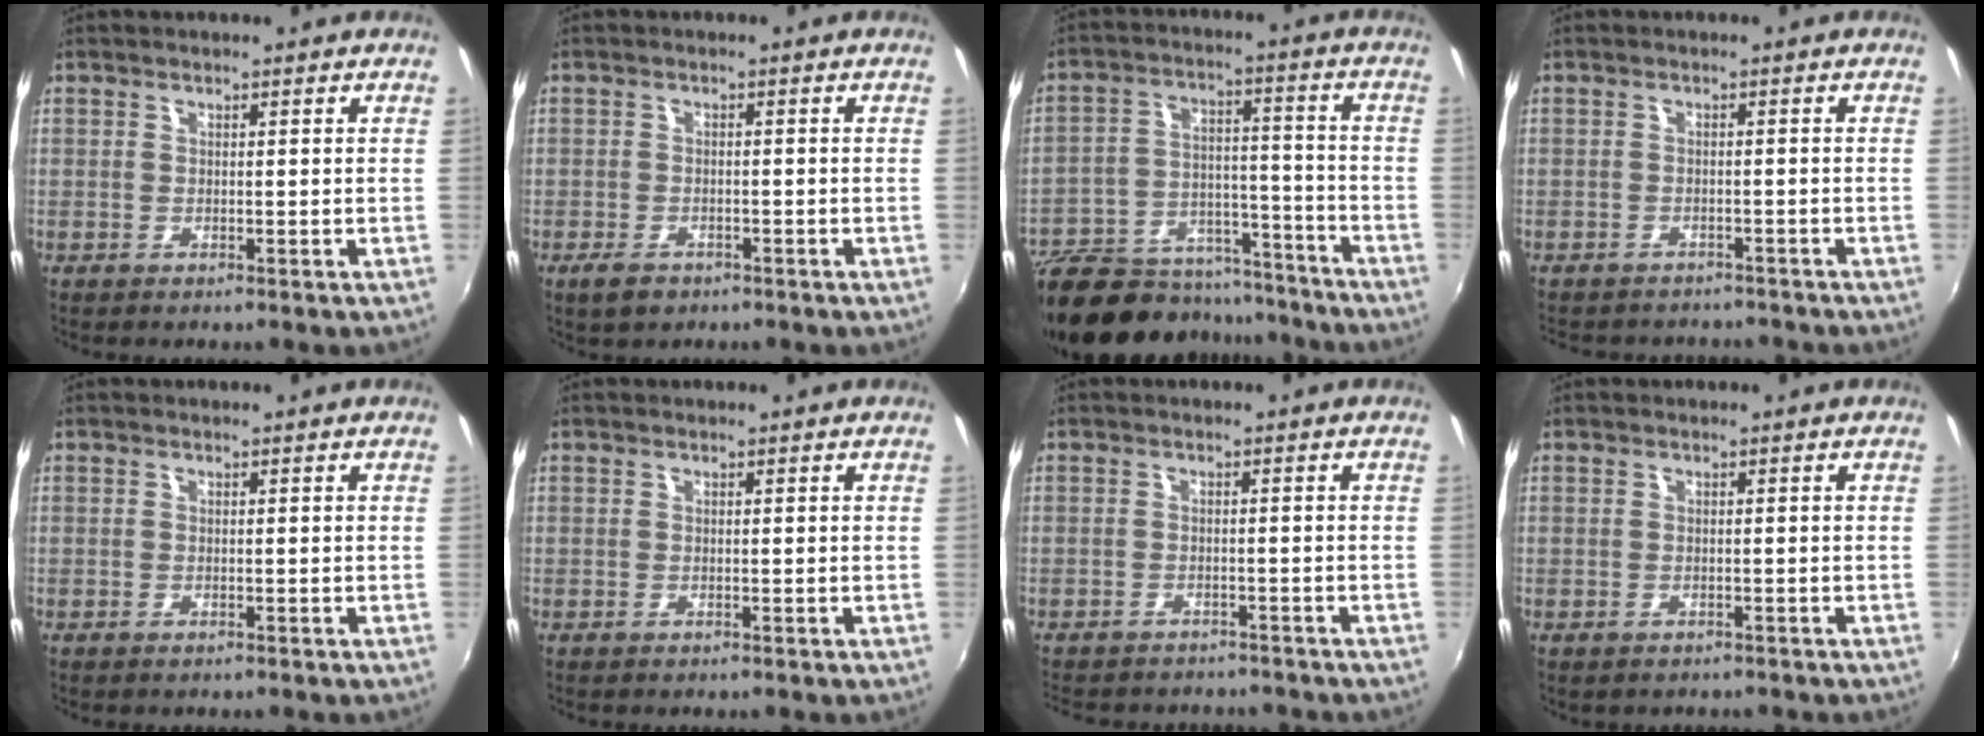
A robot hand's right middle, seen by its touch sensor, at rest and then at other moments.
{"total": 3.4, "force": [-2.2, 1.9, 1.8], "torque": [-0.042, -0.005, -0.037]}
{"total": 25.7, "force": [-20.8, 10.6, 10.7], "torque": [-0.231, 0.007, -0.293]}
{"total": 7.6, "force": [-6.9, 2.4, 2.1], "torque": [-0.055, -0.019, -0.096]}
{"total": 0.0}
{"total": 0.0}
{"total": 8.9, "force": [-7.9, 2.8, 2.8], "torque": [-0.071, -0.020, -0.113]}
{"total": 1.1, "force": [-0.9, 0.6, 0.4], "torque": [-0.012, -0.004, -0.012]}